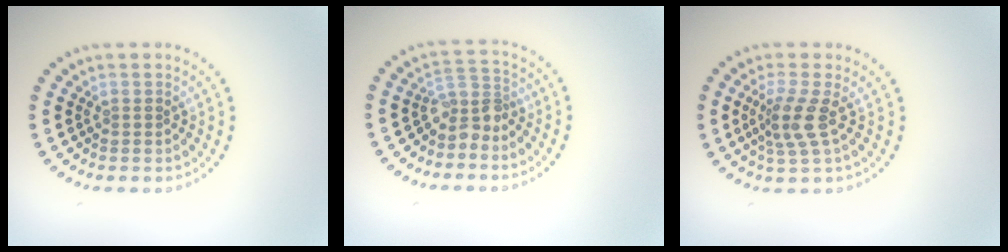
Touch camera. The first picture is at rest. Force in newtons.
{"total": 2.6, "press": 1.9, "slide": 1.8}
{"total": 2.8, "press": 2.1, "slide": 1.8}